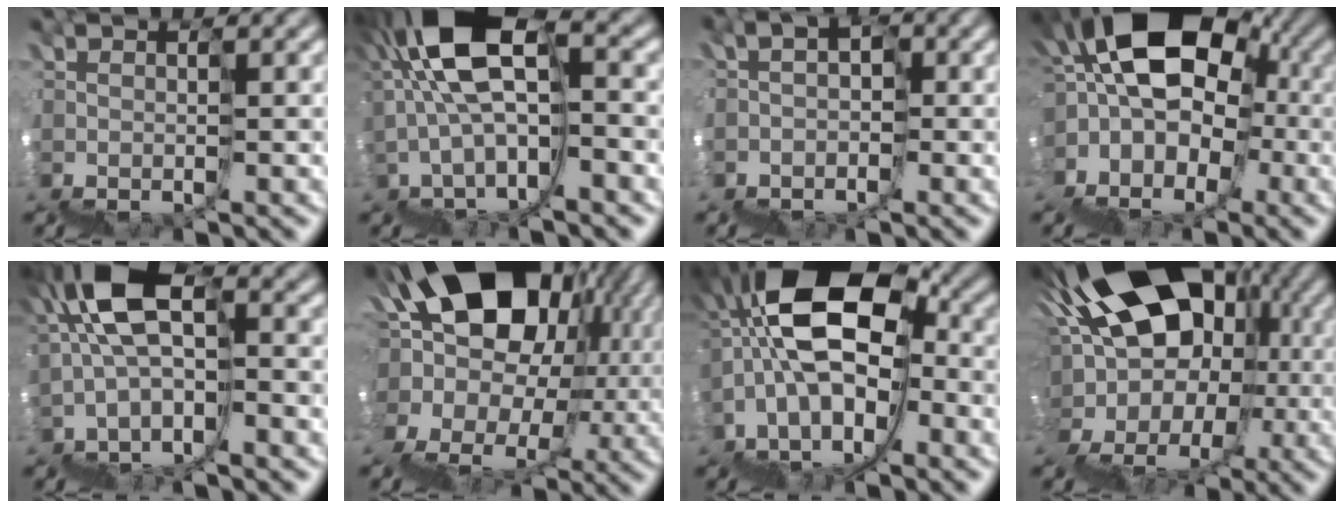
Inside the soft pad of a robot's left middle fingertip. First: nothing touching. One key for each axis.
{"total": 6.9, "fx": 1.8, "fy": 3.3, "fz": 5.7, "tx": -0.118, "ty": 0.042, "tz": 0.027}
{"total": 1.8, "fx": -0.6, "fy": 1.7, "fz": -0.2, "tx": 0.001, "ty": 0.001, "tz": -0.020}
{"total": 10.1, "fx": 1.9, "fy": 7.8, "fz": 6.1, "tx": -0.056, "ty": 0.027, "tz": 0.026}
{"total": 6.2, "fx": 1.4, "fy": 3.3, "fz": 5.0, "tx": -0.097, "ty": 0.041, "tz": 0.014}
{"total": 14.6, "fx": 5.6, "fy": 10.3, "fz": 8.6, "tx": -0.124, "ty": 0.040, "tz": 0.098}
{"total": 8.8, "fx": 0.0, "fy": 5.3, "fz": 7.0, "tx": -0.107, "ty": 0.033, "tz": -0.010}
{"total": 11.2, "fx": 2.0, "fy": 8.1, "fz": 7.4, "tx": -0.072, "ty": 0.044, "tz": 0.034}